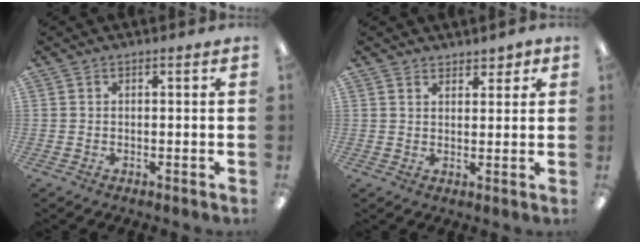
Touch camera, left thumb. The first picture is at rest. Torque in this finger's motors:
{"motor_torque": [0.14, 0.18, -0.16, -0.04, -0.01]}